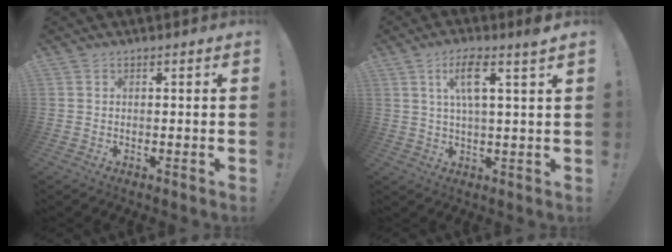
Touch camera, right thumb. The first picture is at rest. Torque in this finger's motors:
{"motor_torque": [0.08, 0.08, 0.17, 0.17, 0.31]}